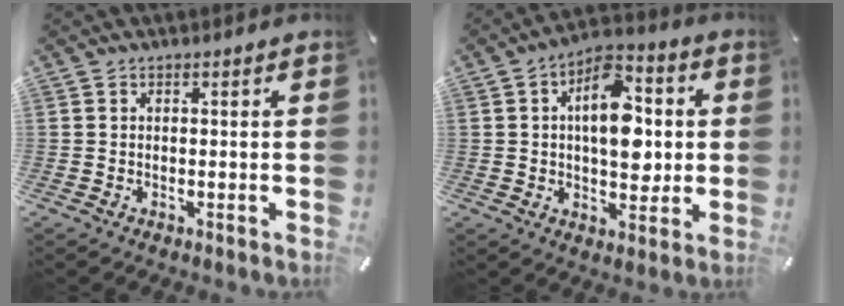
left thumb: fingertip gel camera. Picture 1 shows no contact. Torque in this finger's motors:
{"motor_torque": [2.26, 2.40, 1.12, -0.99, 0.35]}